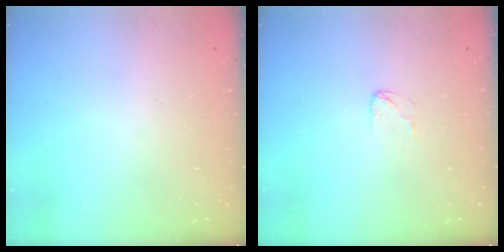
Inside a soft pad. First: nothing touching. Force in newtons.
{"total": 2.5, "press": 2.5, "slide": 0.1}